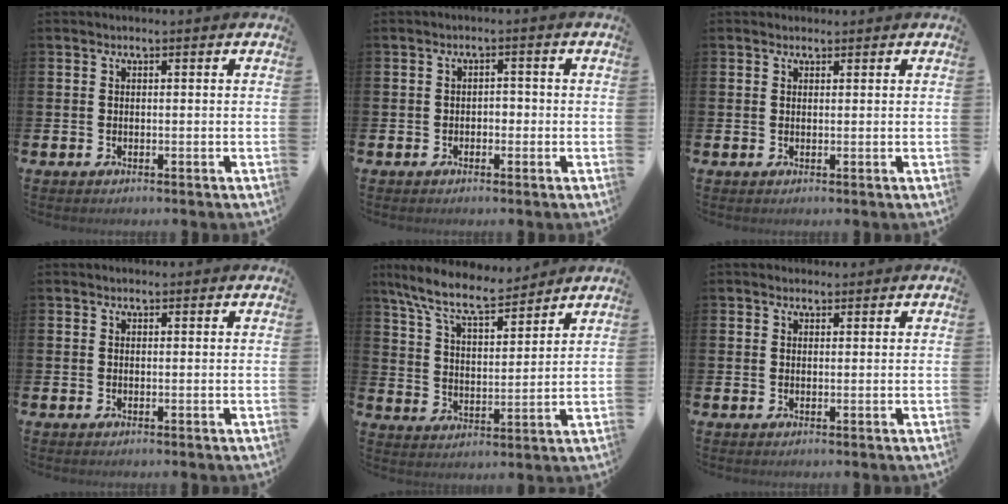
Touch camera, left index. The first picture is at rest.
{"total": 1.3, "force": [-0.7, 0.9, 0.6], "torque": [-0.005, 0.001, -0.018]}
{"total": 1.0, "force": [0.9, 0.4, 0.0], "torque": [0.007, 0.001, 0.015]}
{"total": 0.0}
{"total": 9.6, "force": [8.6, 2.1, 3.8], "torque": [-0.112, -0.041, 0.156]}
{"total": 1.3, "force": [1.1, 0.7, 0.2], "torque": [0.012, 0.002, 0.017]}